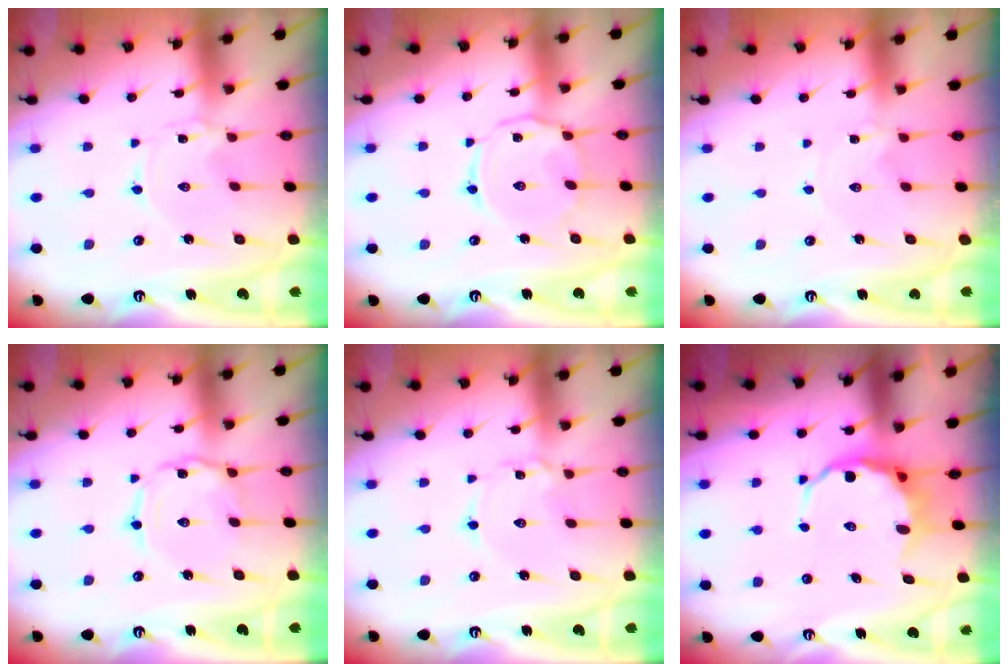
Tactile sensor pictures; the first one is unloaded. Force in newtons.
{"total": 7.3, "press": 7.3, "slide": 0.6}
{"total": 0.0}
{"total": 2.7, "press": 2.7, "slide": 0.2}
{"total": 1.6, "press": 1.5, "slide": 0.1}
{"total": 9.3, "press": 9.1, "slide": 2.3}